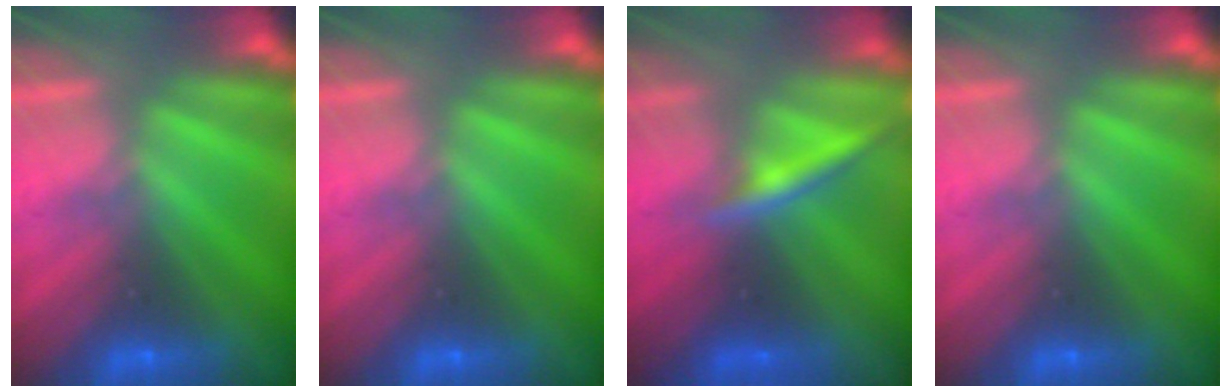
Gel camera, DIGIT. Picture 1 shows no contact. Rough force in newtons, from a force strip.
{"total": 0.0}
{"total": 2.4}
{"total": 0.0}